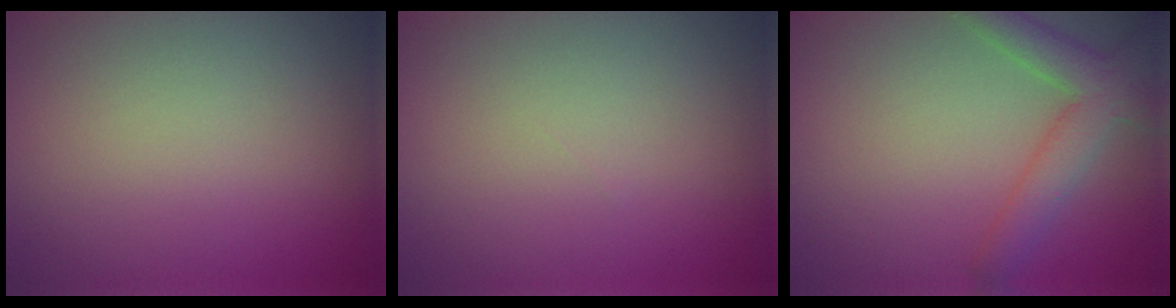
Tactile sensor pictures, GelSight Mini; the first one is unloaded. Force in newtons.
{"total": 0.0}
{"total": 3.9, "press": 3.9, "slide": 0.3}